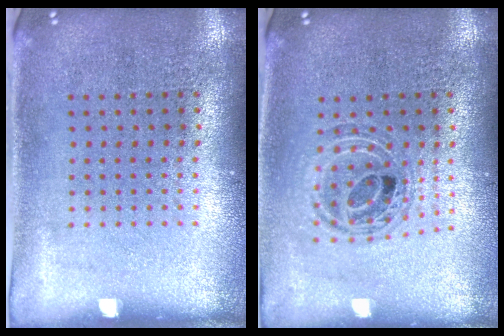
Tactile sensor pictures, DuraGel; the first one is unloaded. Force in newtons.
{"total": 0.9, "press": 0.9, "slide": 0.2}